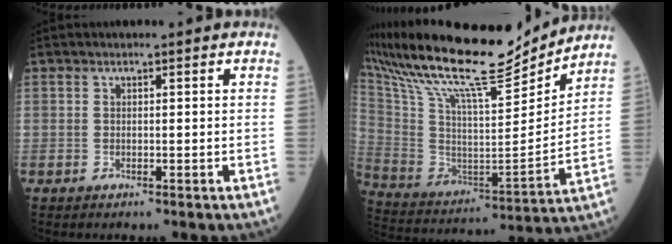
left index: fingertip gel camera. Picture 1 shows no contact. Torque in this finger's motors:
{"motor_torque": [0.64, -1.50, 0.58, 0.21]}